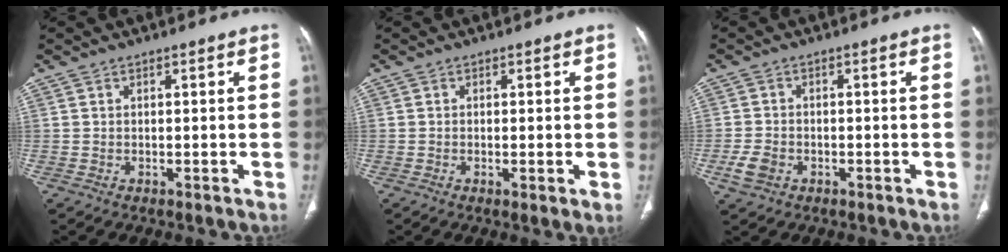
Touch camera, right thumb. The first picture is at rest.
{"total": 1.9, "force": [-0.2, 0.3, 1.8], "torque": [-0.042, -0.009, -0.006]}
{"total": 3.9, "force": [-1.6, 2.8, 2.1], "torque": [-0.045, 0.006, -0.027]}